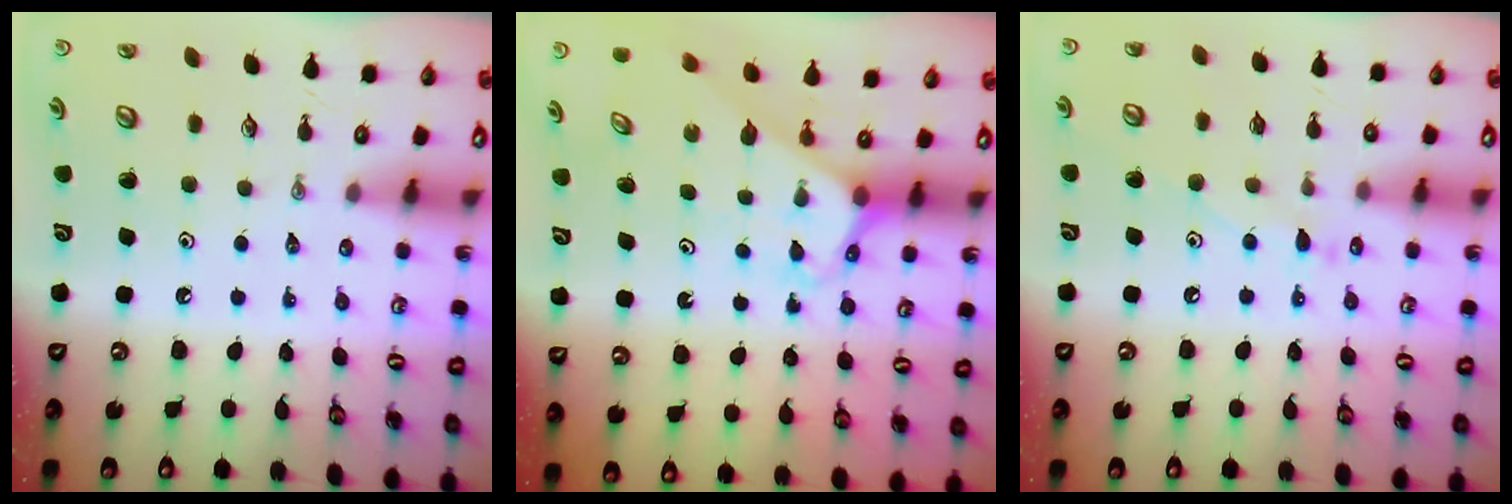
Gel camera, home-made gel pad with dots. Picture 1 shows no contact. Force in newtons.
{"total": 3.1, "press": 3.1, "slide": 0.2}
{"total": 7.3, "press": 7.2, "slide": 0.4}